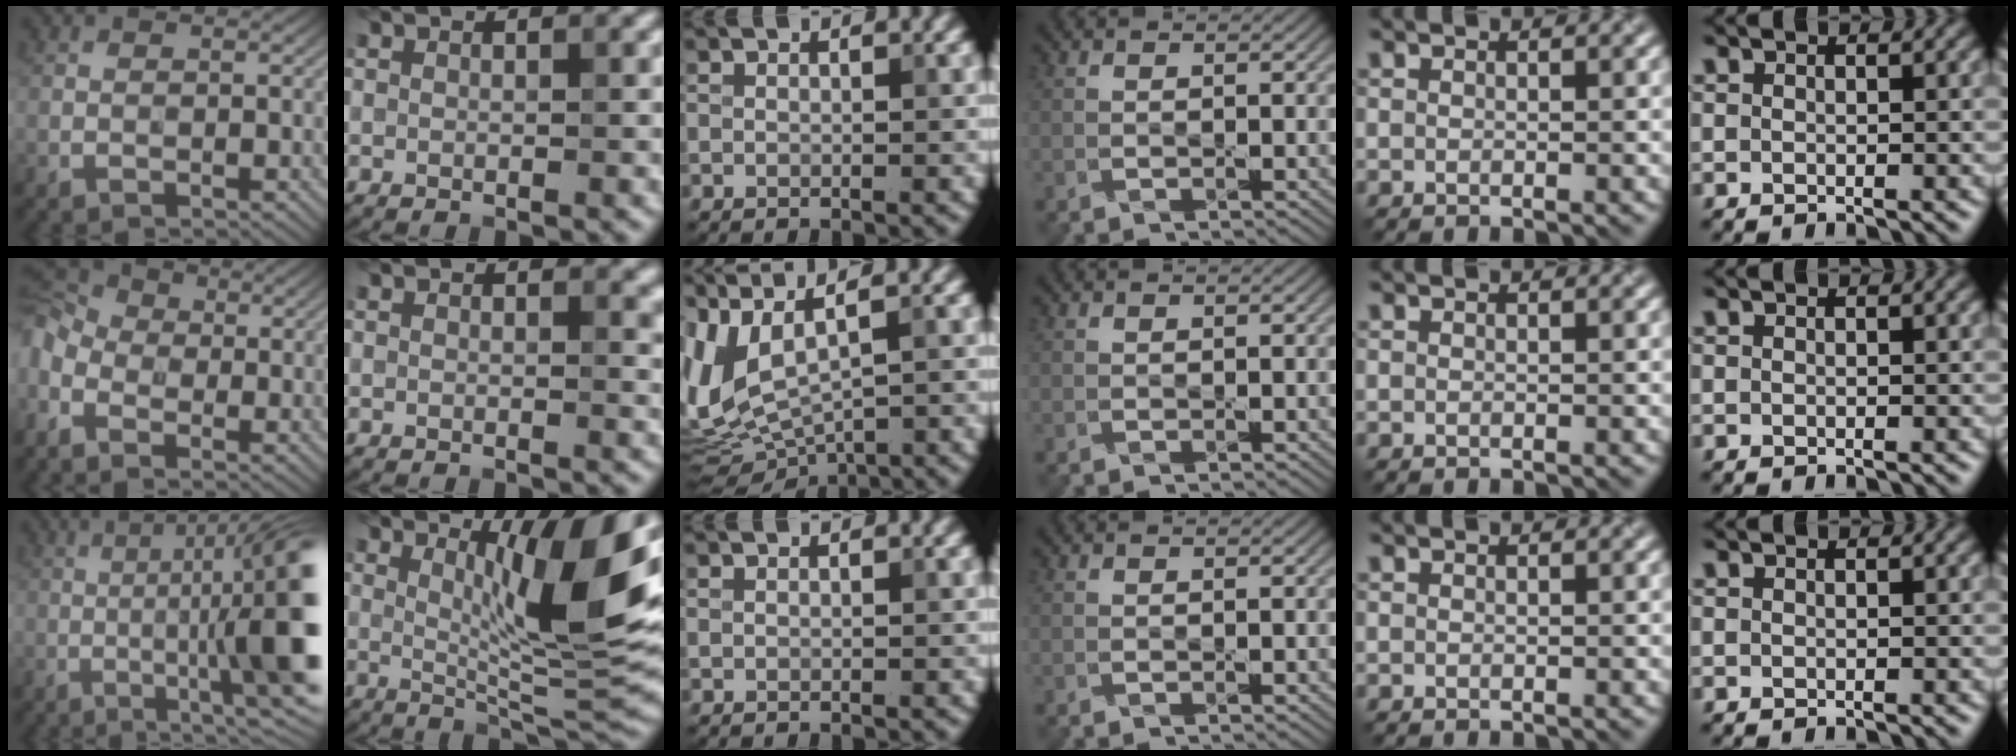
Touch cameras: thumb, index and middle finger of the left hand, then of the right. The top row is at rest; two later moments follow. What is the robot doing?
{"motion": "press", "object": "grip strengthener"}